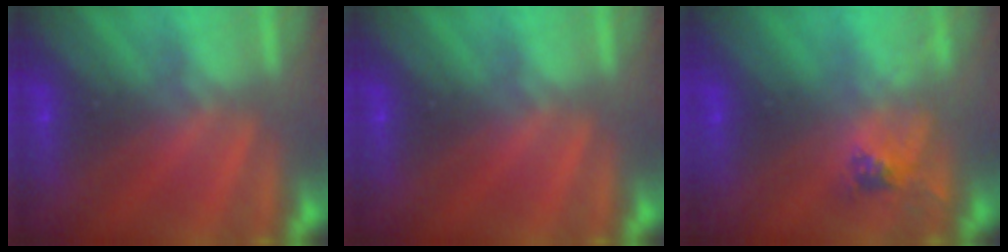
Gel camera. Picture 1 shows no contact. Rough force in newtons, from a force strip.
{"total": 0.0}
{"total": 2.5}